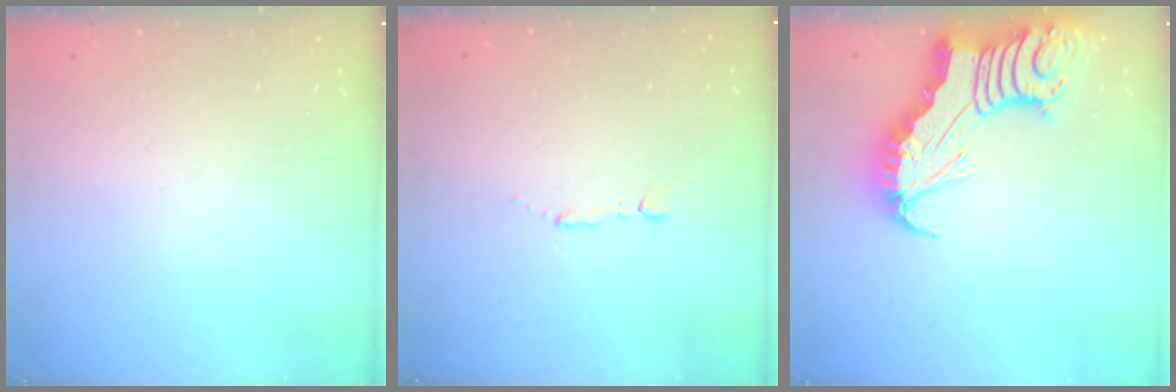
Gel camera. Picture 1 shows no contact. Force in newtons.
{"total": 1.2, "press": 1.2, "slide": 0.1}
{"total": 11.4, "press": 11.3, "slide": 1.4}